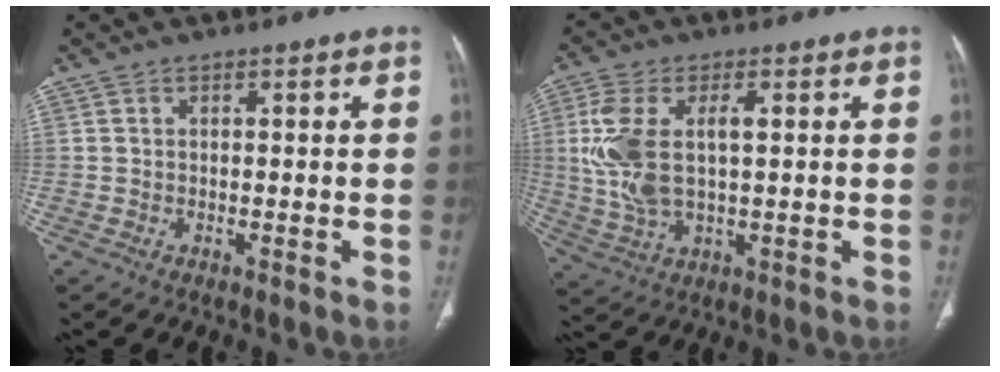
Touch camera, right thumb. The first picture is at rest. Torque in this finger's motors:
{"motor_torque": [1.62, 1.71, 1.31, 0.17, 0.15]}